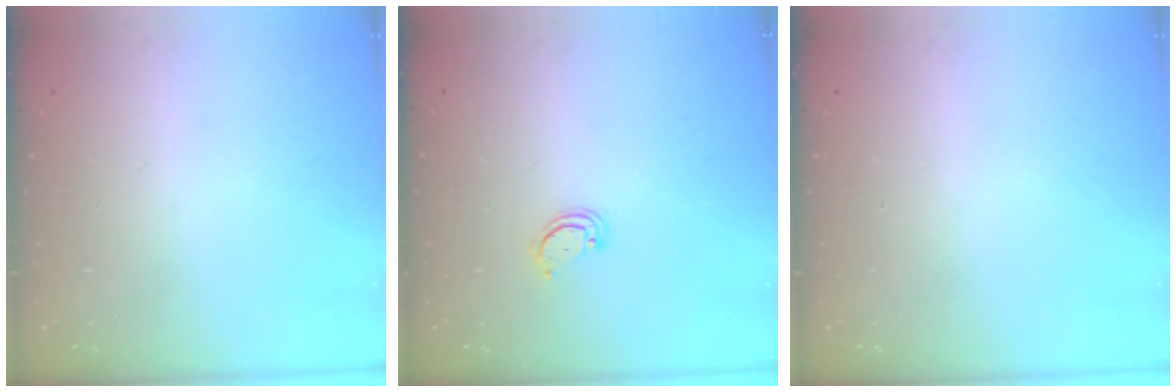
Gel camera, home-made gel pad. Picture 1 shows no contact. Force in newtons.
{"total": 2.9, "press": 2.9, "slide": 0.2}
{"total": 0.0}